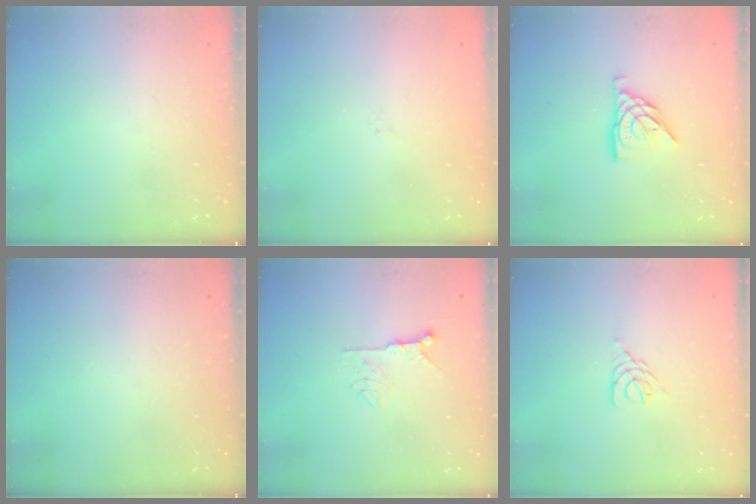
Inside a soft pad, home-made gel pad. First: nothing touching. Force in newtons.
{"total": 1.5, "press": 1.4, "slide": 0.3}
{"total": 9.5, "press": 9.4, "slide": 1.0}
{"total": 0.0}
{"total": 7.2, "press": 7.2, "slide": 0.5}
{"total": 3.1, "press": 3.0, "slide": 0.5}